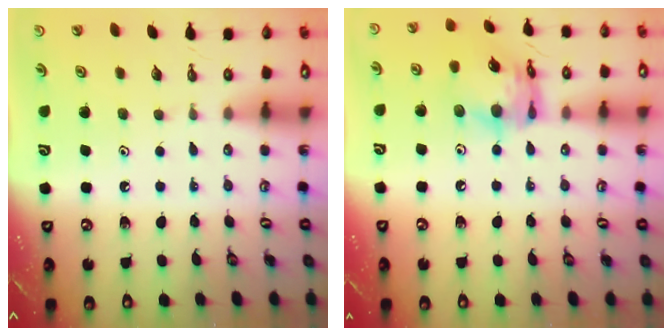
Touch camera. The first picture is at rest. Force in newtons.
{"total": 15.0, "press": 15.0, "slide": 1.4}